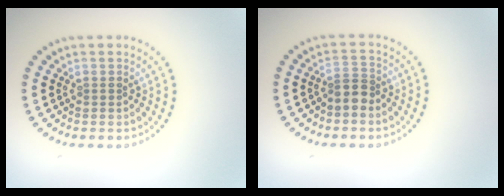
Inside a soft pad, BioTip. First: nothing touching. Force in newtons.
{"total": 2.2, "press": 1.8, "slide": 1.3}